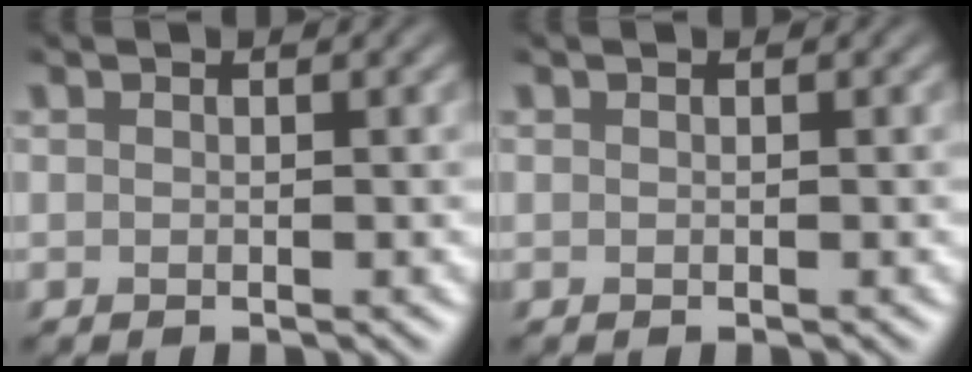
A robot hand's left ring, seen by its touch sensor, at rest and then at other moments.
{"total": 0.0}